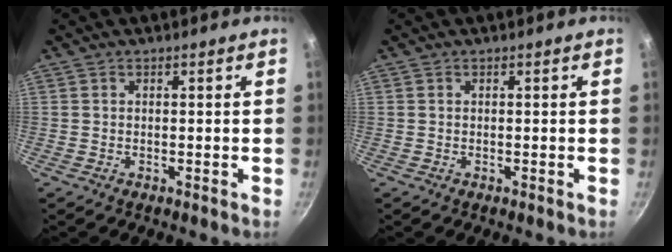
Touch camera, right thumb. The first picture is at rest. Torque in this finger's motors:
{"motor_torque": [0.00, 0.00, 0.15, 0.15, 0.00]}